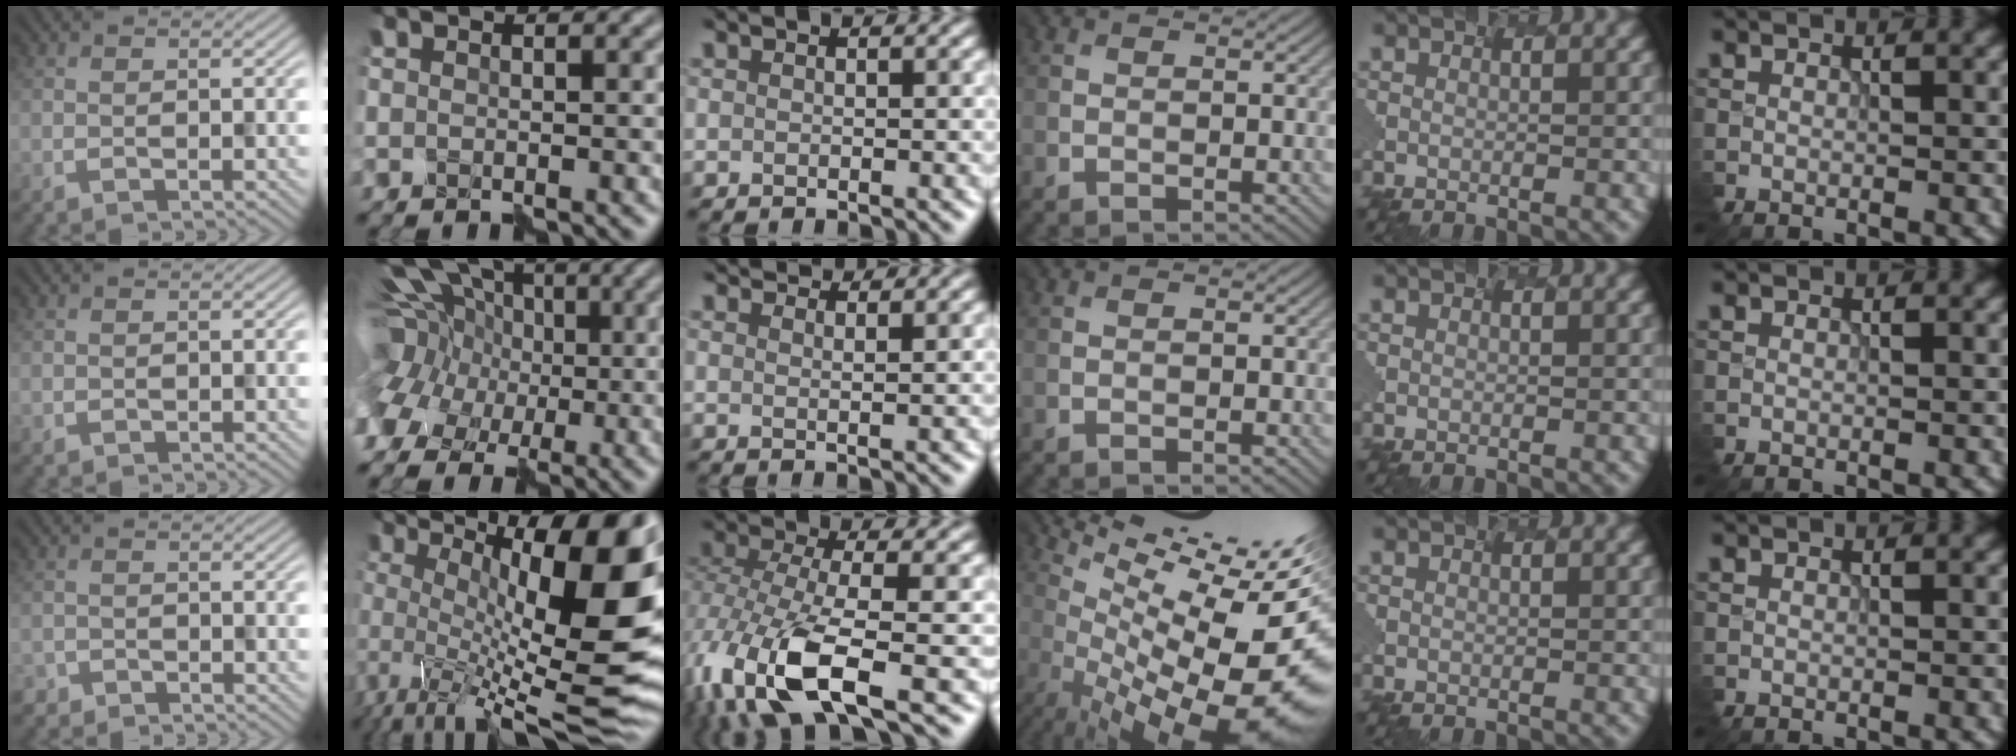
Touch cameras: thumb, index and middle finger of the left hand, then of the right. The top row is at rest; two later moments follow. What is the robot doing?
{"motion": "disassemble", "object": "velcro strap"}